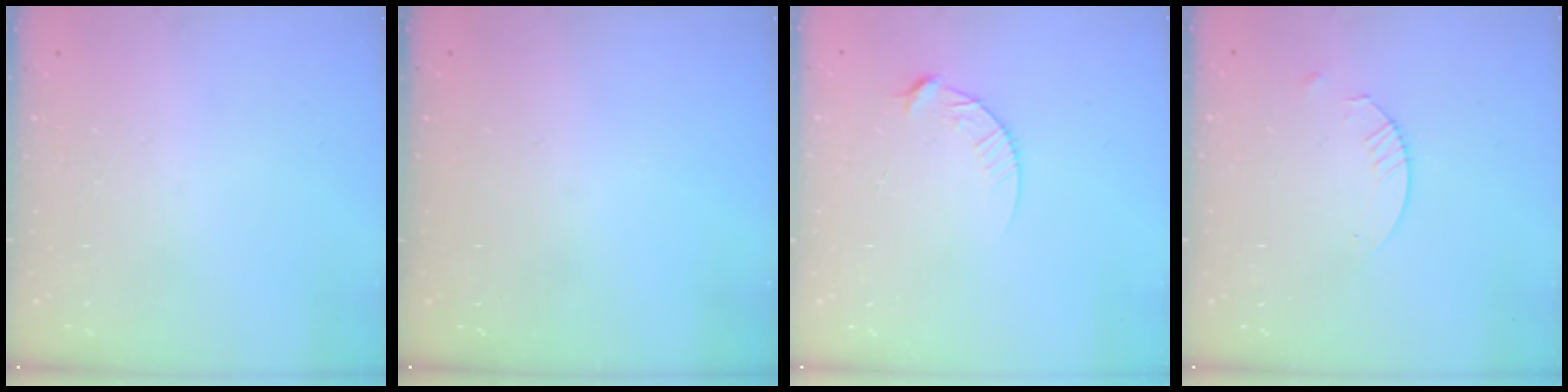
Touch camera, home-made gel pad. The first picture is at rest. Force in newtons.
{"total": 0.0}
{"total": 6.6, "press": 6.6, "slide": 0.7}
{"total": 2.4, "press": 2.4, "slide": 0.3}